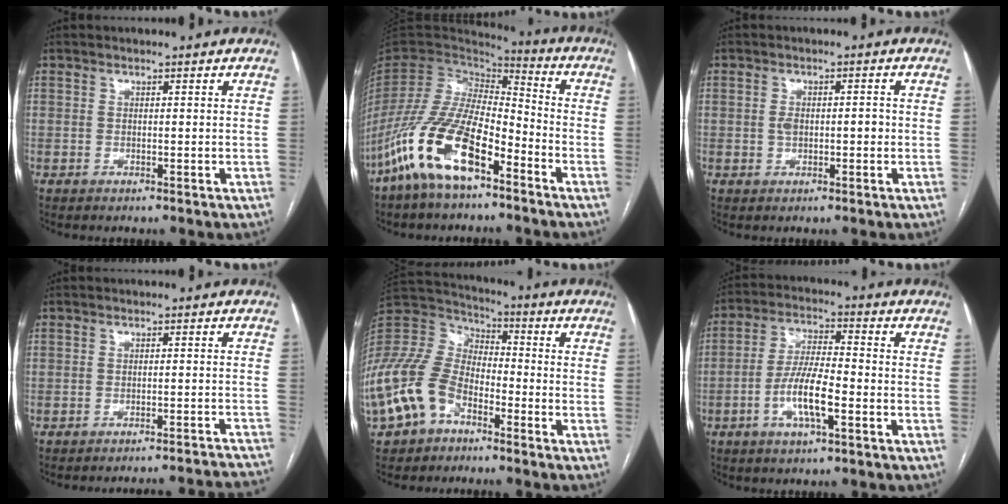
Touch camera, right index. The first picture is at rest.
{"total": 15.8, "force": [-9.1, 4.9, 11.9], "torque": [-0.247, -0.007, -0.175]}
{"total": 2.9, "force": [-0.3, 1.6, 2.3], "torque": [-0.043, 0.011, -0.002]}
{"total": 16.4, "force": [-16.2, -0.7, 2.6], "torque": [-0.008, 0.003, -0.185]}
{"total": 20.0, "force": [-10.4, 12.8, 11.4], "torque": [-0.305, 0.026, -0.200]}
{"total": 8.7, "force": [-3.2, 1.9, 7.9], "torque": [-0.157, 0.004, -0.061]}